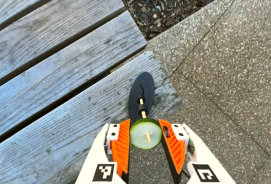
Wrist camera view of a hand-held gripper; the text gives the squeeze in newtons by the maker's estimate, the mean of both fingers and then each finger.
{"total": 7.7, "left": 7.3, "right": 8.1}